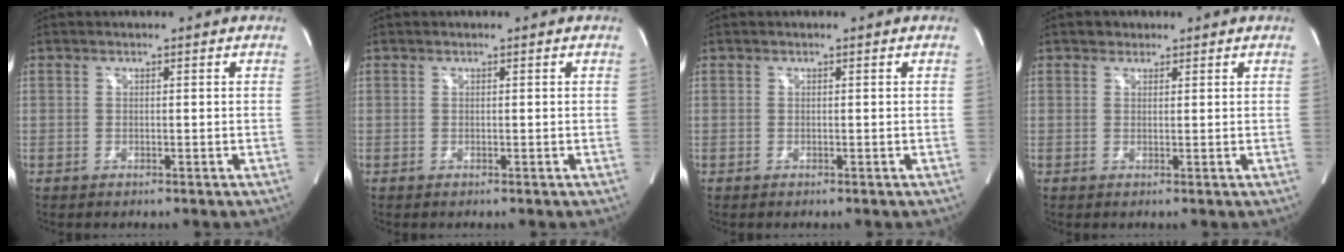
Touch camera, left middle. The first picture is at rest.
{"total": 0.0}
{"total": 0.0}
{"total": 1.4, "force": [0.9, 1.0, 0.0], "torque": [0.006, 0.003, 0.009]}